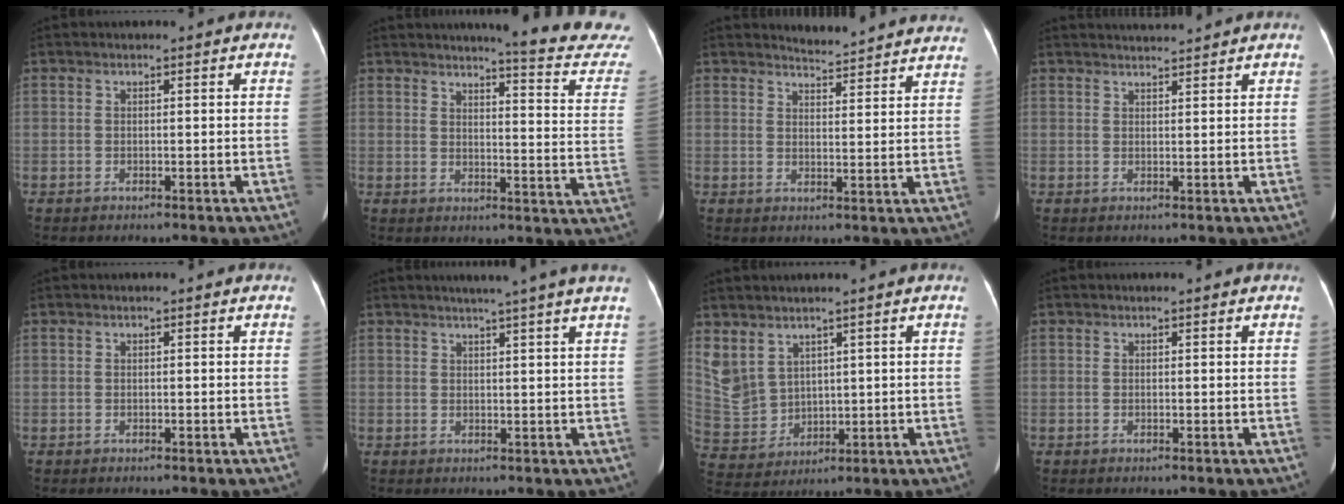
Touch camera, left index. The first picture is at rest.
{"total": 14.6, "force": [14.0, -1.2, 4.0], "torque": [-0.046, -0.118, 0.143]}
{"total": 12.0, "force": [11.9, 0.8, 1.9], "torque": [-0.013, -0.024, 0.126]}
{"total": 3.0, "force": [3.0, -0.5, 0.3], "torque": [-0.005, 0.014, 0.048]}
{"total": 0.0}
{"total": 6.8, "force": [5.5, -1.4, 3.7], "torque": [-0.046, 0.012, 0.054]}
{"total": 9.5, "force": [5.6, 6.9, 3.3], "torque": [-0.097, -0.001, 0.139]}
{"total": 0.6, "force": [0.6, 0.1, 0.2], "torque": [-0.008, 0.004, 0.004]}